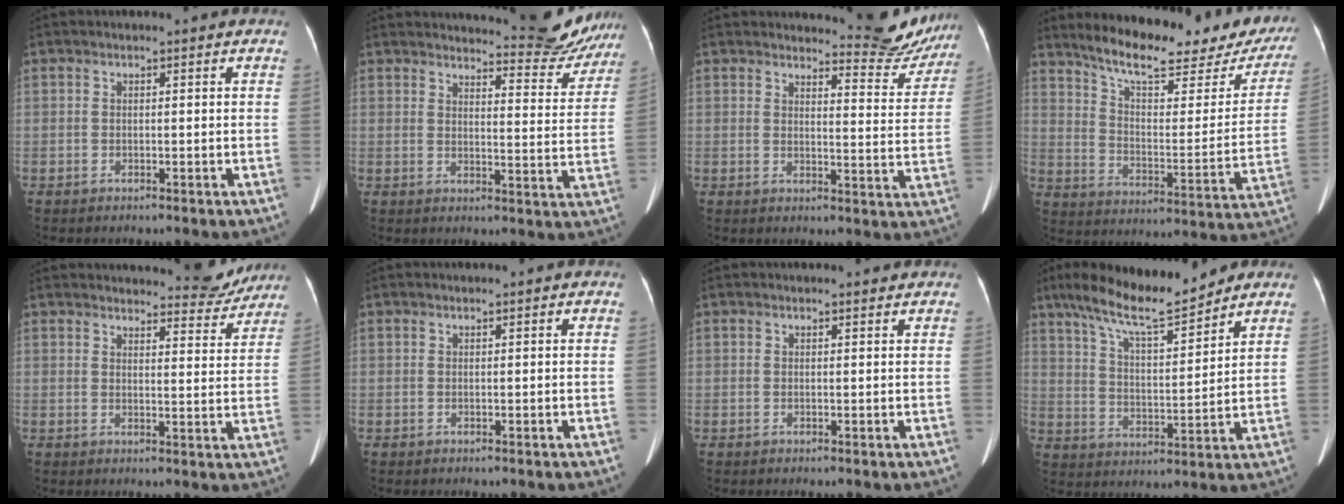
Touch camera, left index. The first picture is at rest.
{"total": 11.7, "force": [11.5, 1.2, 1.6], "torque": [-0.007, -0.046, 0.127]}
{"total": 9.3, "force": [9.2, 1.1, 0.7], "torque": [0.004, -0.045, 0.098]}
{"total": 24.6, "force": [20.8, 6.2, 11.6], "torque": [-0.165, -0.027, 0.272]}
{"total": 7.7, "force": [7.6, 1.2, 0.8], "torque": [0.002, -0.020, 0.083]}
{"total": 0.0}
{"total": 1.8, "force": [1.8, 0.4, 0.4], "torque": [-0.011, 0.004, 0.021]}
{"total": 13.6, "force": [10.9, 2.2, 7.8], "torque": [-0.139, 0.005, 0.188]}